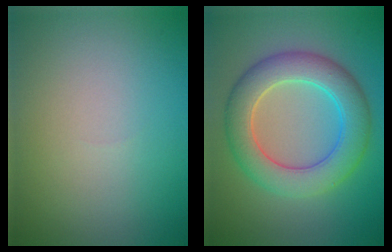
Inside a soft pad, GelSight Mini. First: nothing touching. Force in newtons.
{"total": 7.0, "press": 7.0, "slide": 0.2}